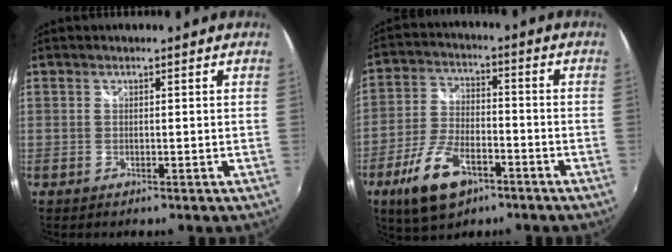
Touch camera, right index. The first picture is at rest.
{"total": 12.4, "force": [-7.0, 6.1, 8.3], "torque": [-0.183, -0.009, -0.126]}